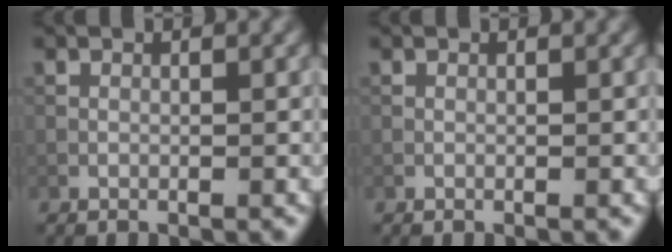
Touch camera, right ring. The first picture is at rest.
{"total": 0.0}